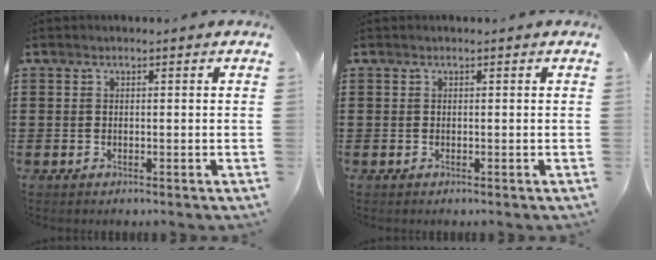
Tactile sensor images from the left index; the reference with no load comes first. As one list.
[{"total": 0.0}]